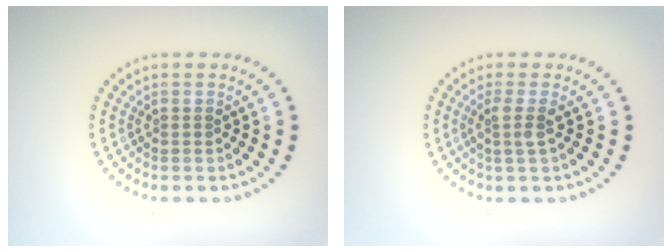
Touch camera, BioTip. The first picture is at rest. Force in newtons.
{"total": 1.9, "press": 1.4, "slide": 1.2}